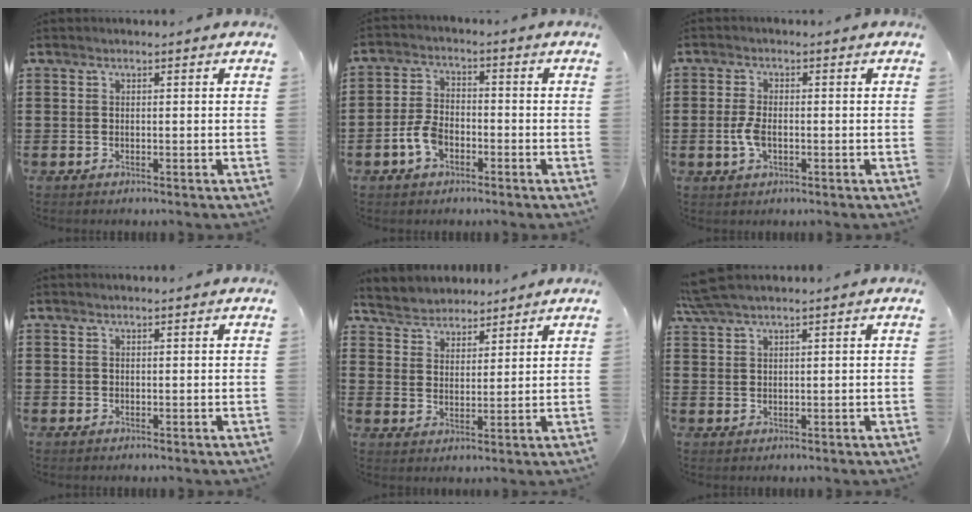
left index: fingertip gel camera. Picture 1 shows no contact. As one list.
[{"total": 5.0, "force": [-2.3, 2.8, 3.4], "torque": [-0.086, 0.000, -0.050]}, {"total": 3.7, "force": [-0.7, 1.8, 3.2], "torque": [-0.087, -0.008, -0.021]}, {"total": 0.0}, {"total": 4.3, "force": [4.1, 1.4, -0.1], "torque": [-0.020, -0.010, 0.075]}, {"total": 3.1, "force": [2.4, 0.2, 2.0], "torque": [-0.047, 0.002, 0.045]}]